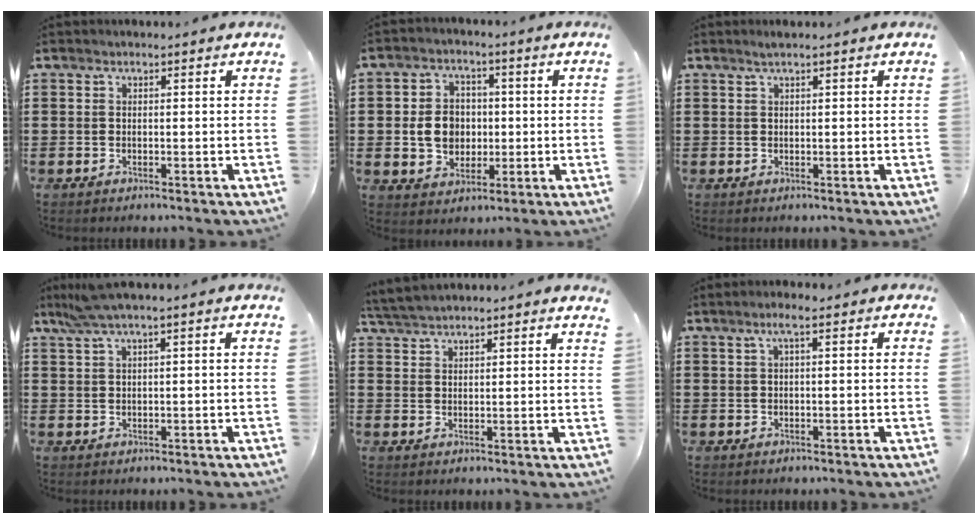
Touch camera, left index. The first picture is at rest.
{"total": 6.8, "force": [-0.3, 5.7, 3.7], "torque": [-0.084, 0.011, -0.008]}
{"total": 1.0, "force": [0.6, 0.0, 0.7], "torque": [-0.013, 0.001, 0.011]}
{"total": 3.5, "force": [2.4, -0.1, 2.6], "torque": [-0.056, 0.002, 0.042]}
{"total": 4.4, "force": [4.2, -0.4, 1.1], "torque": [-0.037, -0.008, 0.079]}
{"total": 3.0, "force": [1.7, 0.4, 2.4], "torque": [-0.052, 0.005, 0.028]}